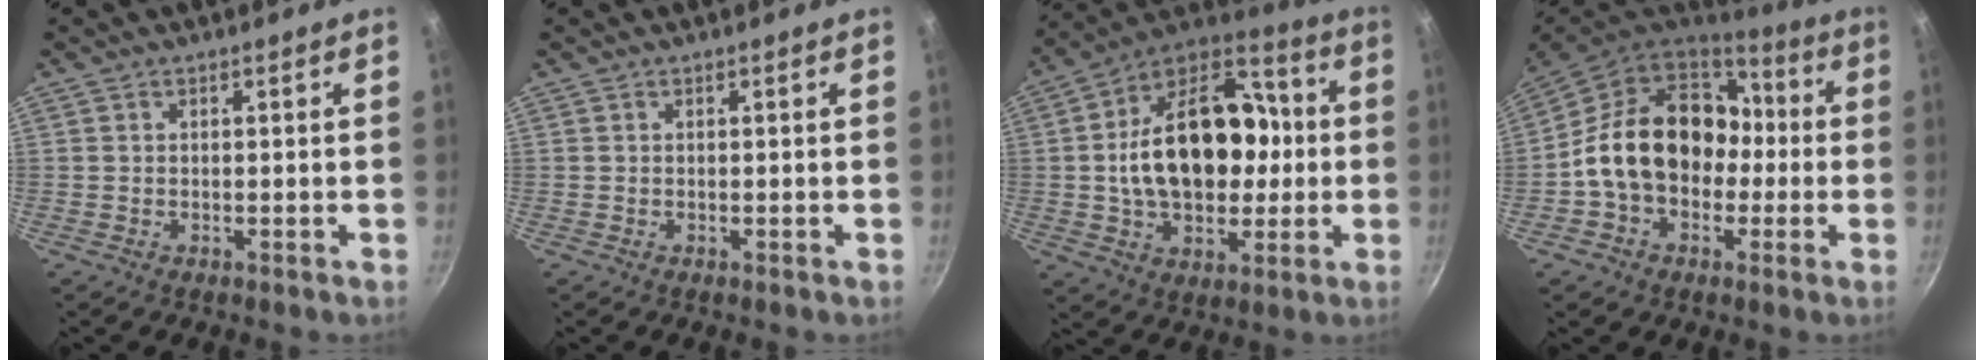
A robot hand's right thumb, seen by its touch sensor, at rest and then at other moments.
{"total": 0.0}
{"total": 24.8, "force": [0.4, 16.5, 18.5], "torque": [-0.271, 0.042, -0.001]}
{"total": 20.3, "force": [-0.7, 15.6, 13.0], "torque": [-0.188, 0.056, -0.019]}